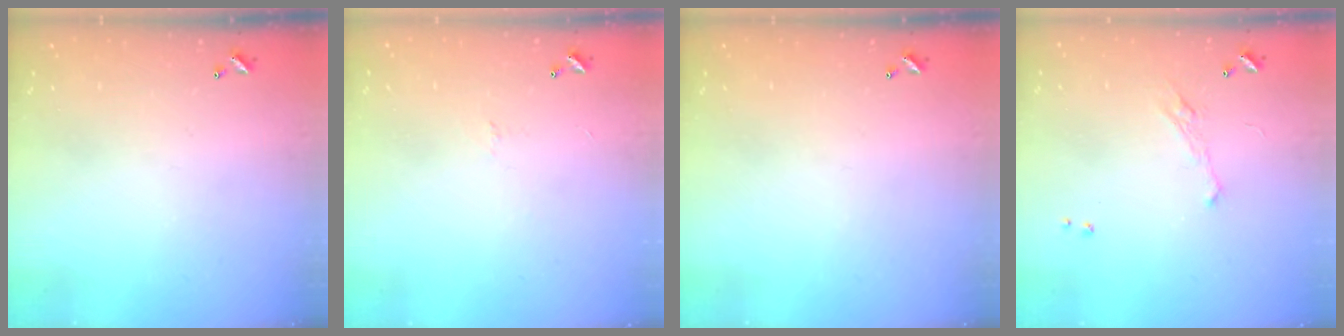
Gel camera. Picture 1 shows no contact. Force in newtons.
{"total": 0.0}
{"total": 0.0}
{"total": 2.0, "press": 1.9, "slide": 0.7}